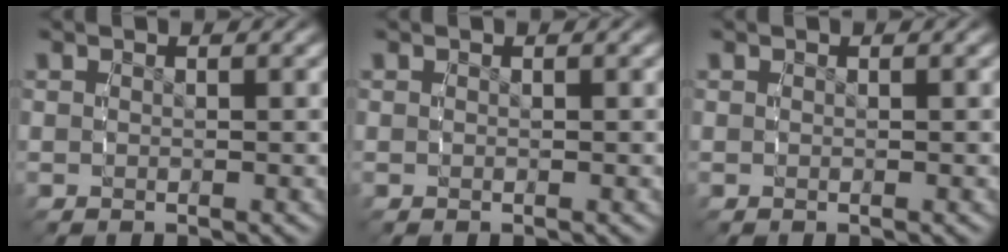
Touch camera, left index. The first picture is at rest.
{"total": 0.0}
{"total": 0.0}